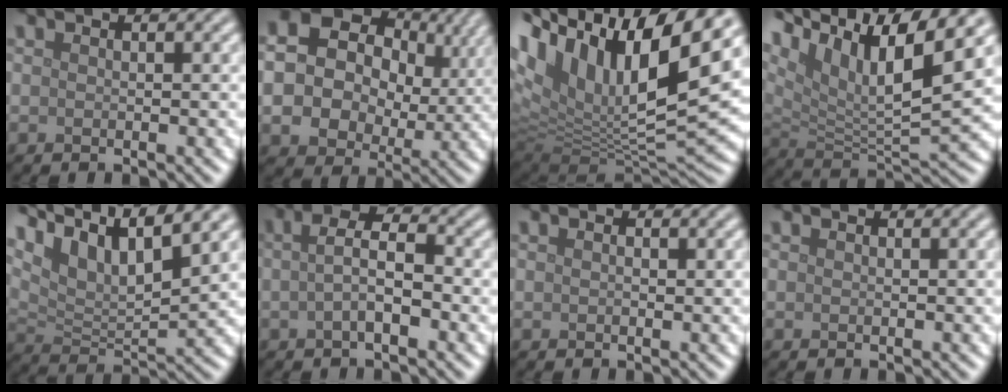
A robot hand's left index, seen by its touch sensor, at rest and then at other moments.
{"total": 14.8, "force": [3.4, 12.3, 7.4], "torque": [-0.176, 0.017, 0.063]}
{"total": 16.3, "force": [6.1, 7.5, 13.1], "torque": [-0.257, 0.011, 0.107]}
{"total": 12.7, "force": [7.6, 4.1, 9.3], "torque": [-0.179, 0.016, 0.138]}
{"total": 9.8, "force": [6.8, 2.9, 6.4], "torque": [-0.126, 0.005, 0.120]}
{"total": 3.4, "force": [-0.4, 1.4, 3.1], "torque": [-0.062, 0.006, -0.012]}
{"total": 0.6, "force": [0.1, 0.3, 0.5], "torque": [-0.008, 0.001, 0.001]}
{"total": 0.0}